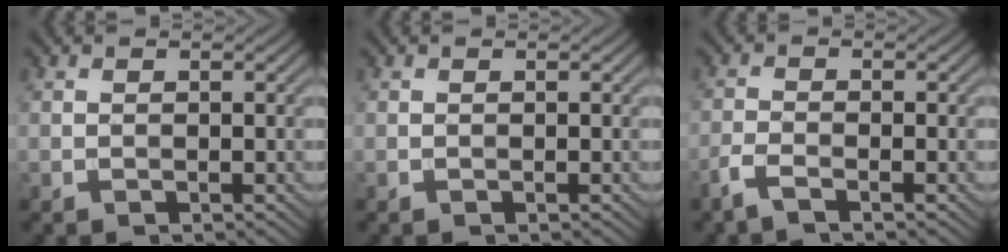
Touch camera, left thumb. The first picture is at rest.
{"total": 0.0}
{"total": 2.6, "force": [-1.9, 0.4, 1.7], "torque": [-0.042, -0.005, -0.050]}